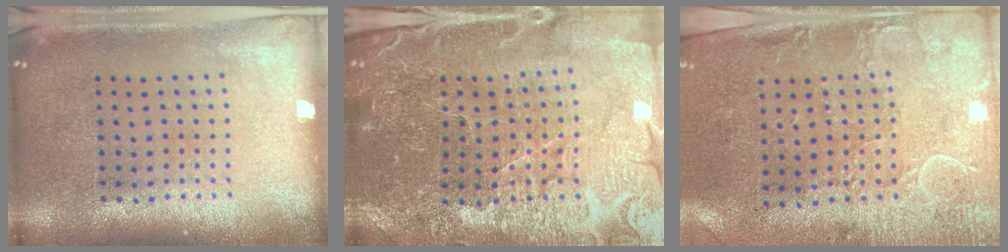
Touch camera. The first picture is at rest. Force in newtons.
{"total": 4.2, "press": 4.1, "slide": 0.8}
{"total": 2.9, "press": 2.3, "slide": 1.7}